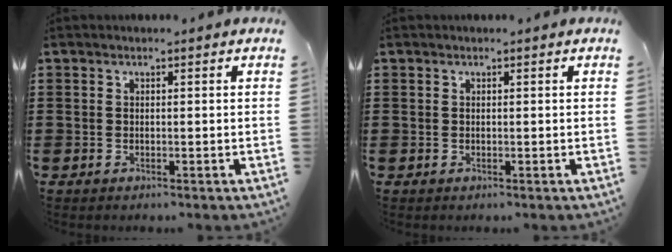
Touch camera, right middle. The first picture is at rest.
{"total": 0.0}